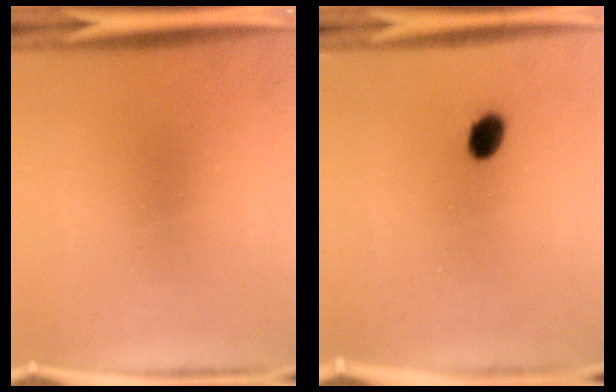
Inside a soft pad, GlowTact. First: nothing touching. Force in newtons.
{"total": 3.0}